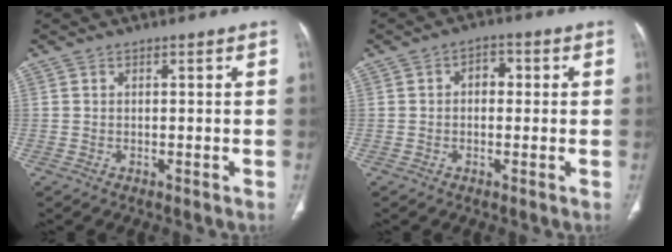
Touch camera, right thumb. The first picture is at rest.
{"total": 3.5, "force": [0.3, 2.5, 2.4], "torque": [-0.022, 0.013, -0.001]}